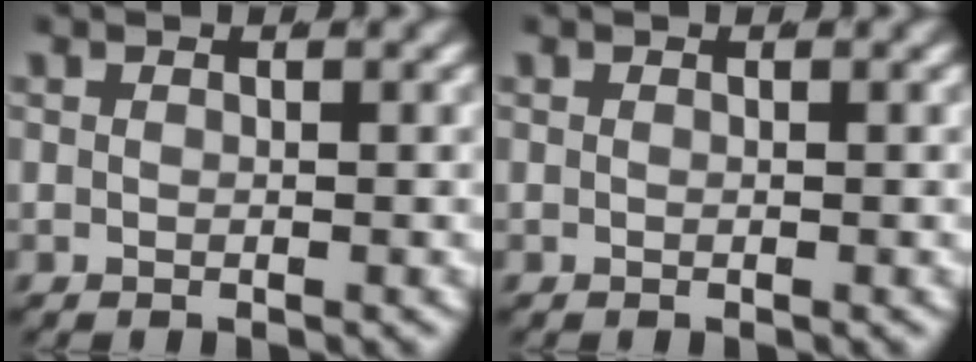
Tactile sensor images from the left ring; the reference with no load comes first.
{"total": 0.0}